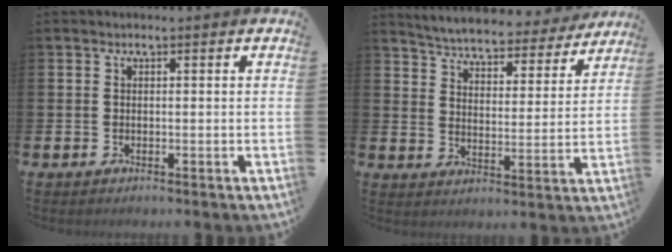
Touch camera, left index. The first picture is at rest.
{"total": 5.1, "force": [4.9, 0.7, 1.0], "torque": [-0.049, -0.040, 0.081]}